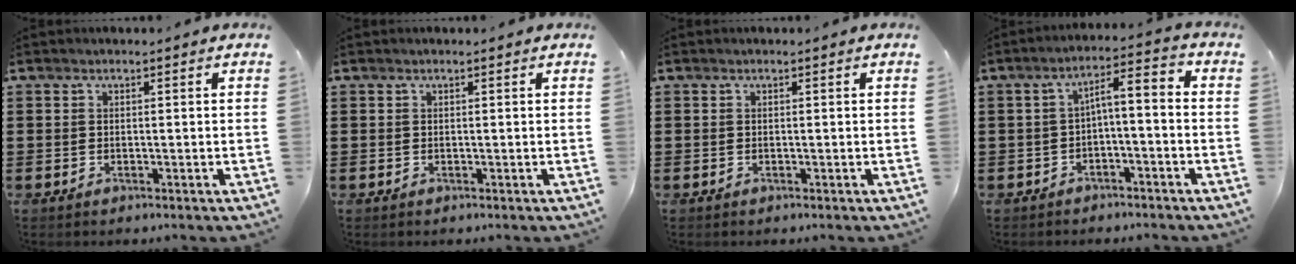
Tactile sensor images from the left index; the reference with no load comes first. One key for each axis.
{"total": 0.0}
{"total": 0.0}
{"total": 3.5, "fx": -2.1, "fy": 0.7, "fz": 2.7, "tx": -0.057, "ty": -0.004, "tz": -0.052}